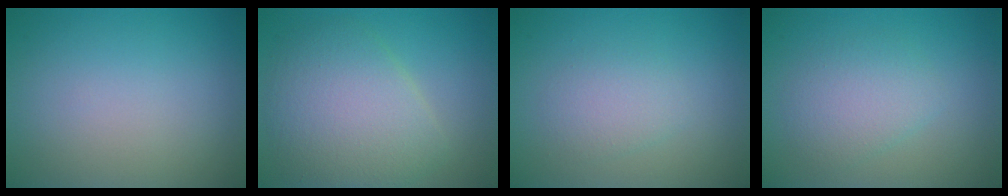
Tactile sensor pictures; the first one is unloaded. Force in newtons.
{"total": 6.7, "press": 6.7, "slide": 0.1}
{"total": 2.0, "press": 2.0, "slide": 0.1}
{"total": 3.0, "press": 3.0, "slide": 0.1}